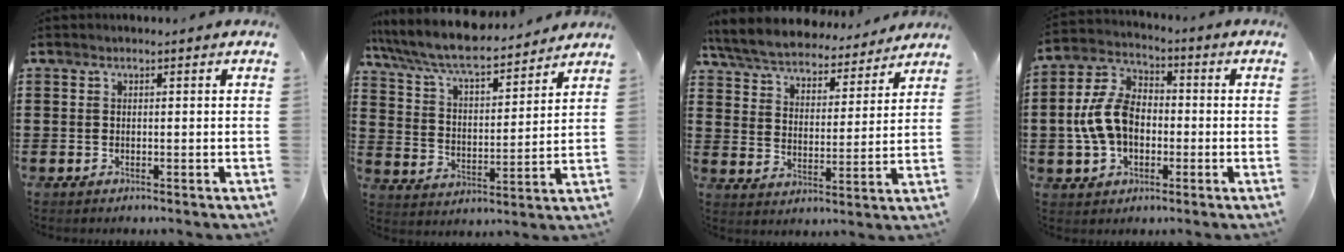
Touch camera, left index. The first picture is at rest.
{"total": 8.2, "force": [7.4, 1.1, 3.3], "torque": [-0.095, -0.040, 0.125]}
{"total": 6.2, "force": [6.1, 0.6, 1.1], "torque": [-0.053, -0.041, 0.104]}
{"total": 9.7, "force": [-1.1, 6.6, 7.0], "torque": [-0.180, 0.008, -0.028]}